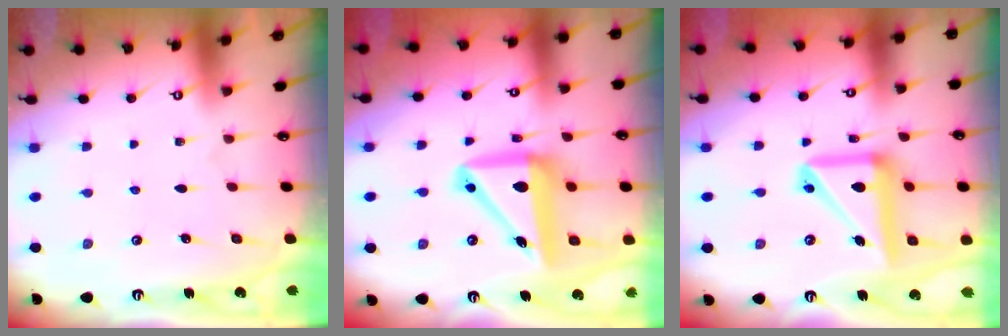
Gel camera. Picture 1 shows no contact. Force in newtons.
{"total": 12.9, "press": 12.5, "slide": 3.4}
{"total": 14.9, "press": 14.7, "slide": 2.3}